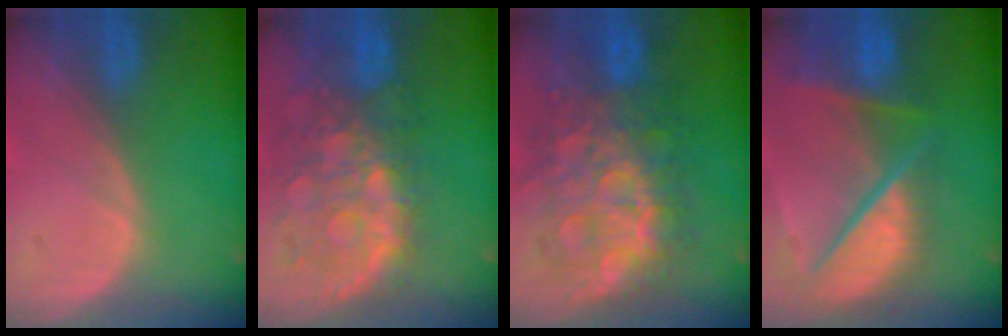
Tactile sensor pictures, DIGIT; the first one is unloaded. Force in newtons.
{"total": 10.9, "press": 9.5, "slide": 5.2}
{"total": 12.4, "press": 12.3, "slide": 1.3}
{"total": 10.9, "press": 9.0, "slide": 6.2}